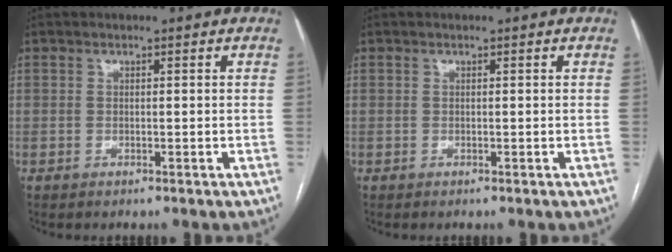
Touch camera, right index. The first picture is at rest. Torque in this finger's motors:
{"motor_torque": [-0.01, -0.05, -0.01, 0.00]}